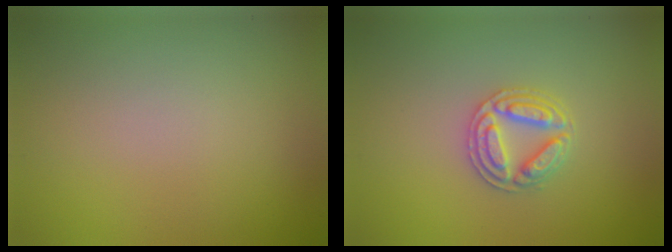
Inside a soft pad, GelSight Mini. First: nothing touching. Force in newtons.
{"total": 3.1, "press": 3.0, "slide": 0.6}